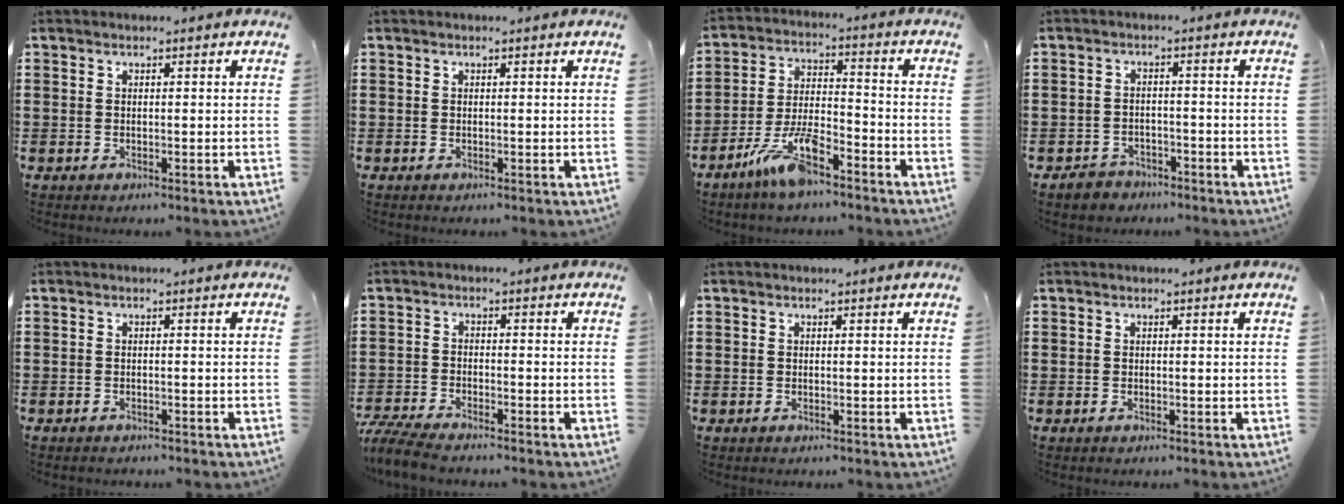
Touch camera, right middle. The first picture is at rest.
{"total": 0.0}
{"total": 8.7, "force": [-6.3, 2.2, 5.7], "torque": [-0.129, 0.001, -0.120]}
{"total": 2.6, "force": [-2.4, 0.9, -0.1], "torque": [-0.007, 0.004, -0.052]}
{"total": 0.6, "force": [-0.6, 0.1, 0.0], "torque": [-0.002, -0.001, -0.013]}
{"total": 4.3, "force": [-4.1, 0.2, 1.3], "torque": [-0.049, -0.013, -0.089]}
{"total": 0.0}
{"total": 0.0}